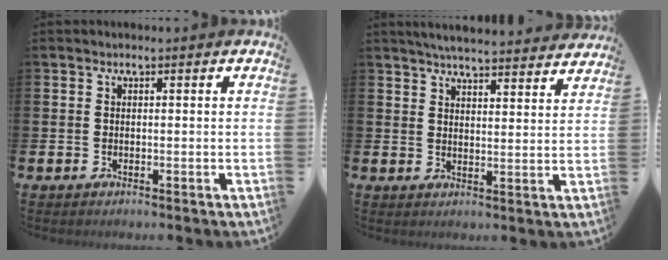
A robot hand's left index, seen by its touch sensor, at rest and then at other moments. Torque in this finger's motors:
{"motor_torque": [-0.02, -0.71, 0.55, 0.14]}